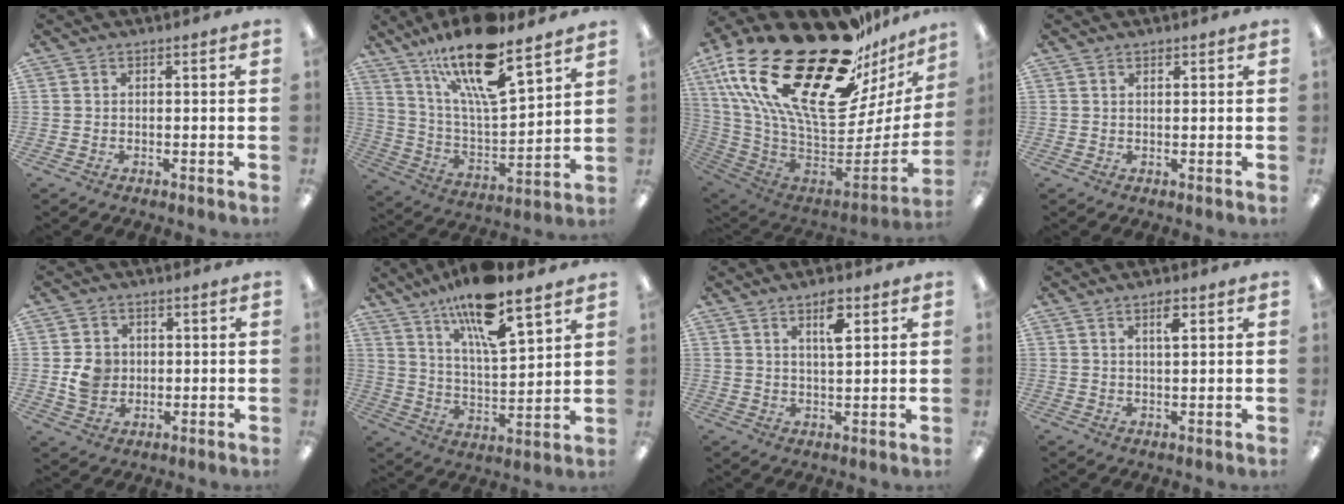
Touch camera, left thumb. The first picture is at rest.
{"total": 20.4, "force": [14.4, 5.6, 13.2], "torque": [-0.234, -0.082, 0.242]}
{"total": 37.0, "force": [20.6, 16.4, 26.0], "torque": [-0.447, -0.158, 0.390]}
{"total": 0.9, "force": [0.8, 0.4, 0.3], "torque": [-0.006, 0.000, 0.015]}
{"total": 6.0, "force": [0.3, 5.4, 2.5], "torque": [-0.029, 0.006, 0.006]}
{"total": 15.5, "force": [11.9, 3.1, 9.4], "torque": [-0.164, -0.068, 0.196]}
{"total": 6.0, "force": [3.4, 2.0, 4.4], "torque": [-0.065, -0.007, 0.052]}
{"total": 3.3, "force": [2.0, 0.9, 2.5], "torque": [-0.039, -0.002, 0.030]}